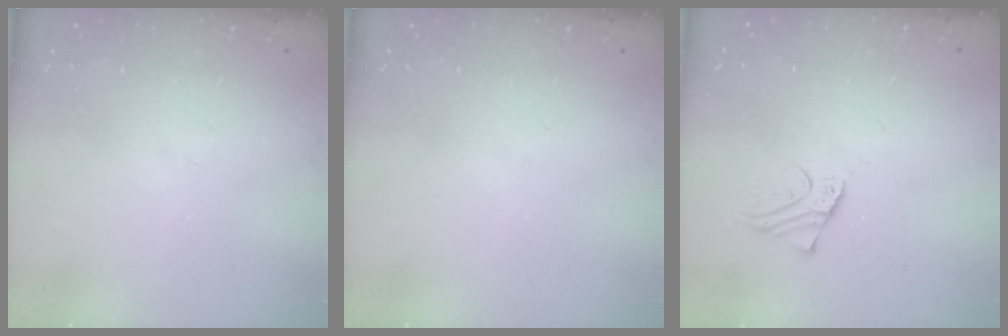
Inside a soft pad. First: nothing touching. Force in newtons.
{"total": 0.0}
{"total": 2.4, "press": 2.4, "slide": 0.1}